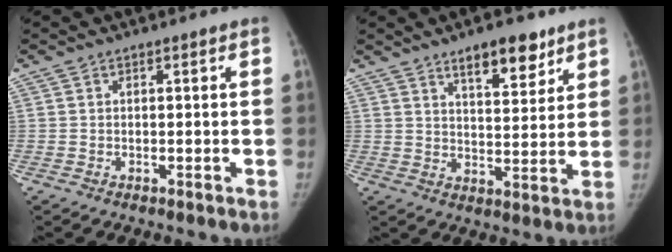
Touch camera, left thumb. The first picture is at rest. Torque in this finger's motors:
{"motor_torque": [0.26, -0.36, 1.01, -0.68, -0.18]}